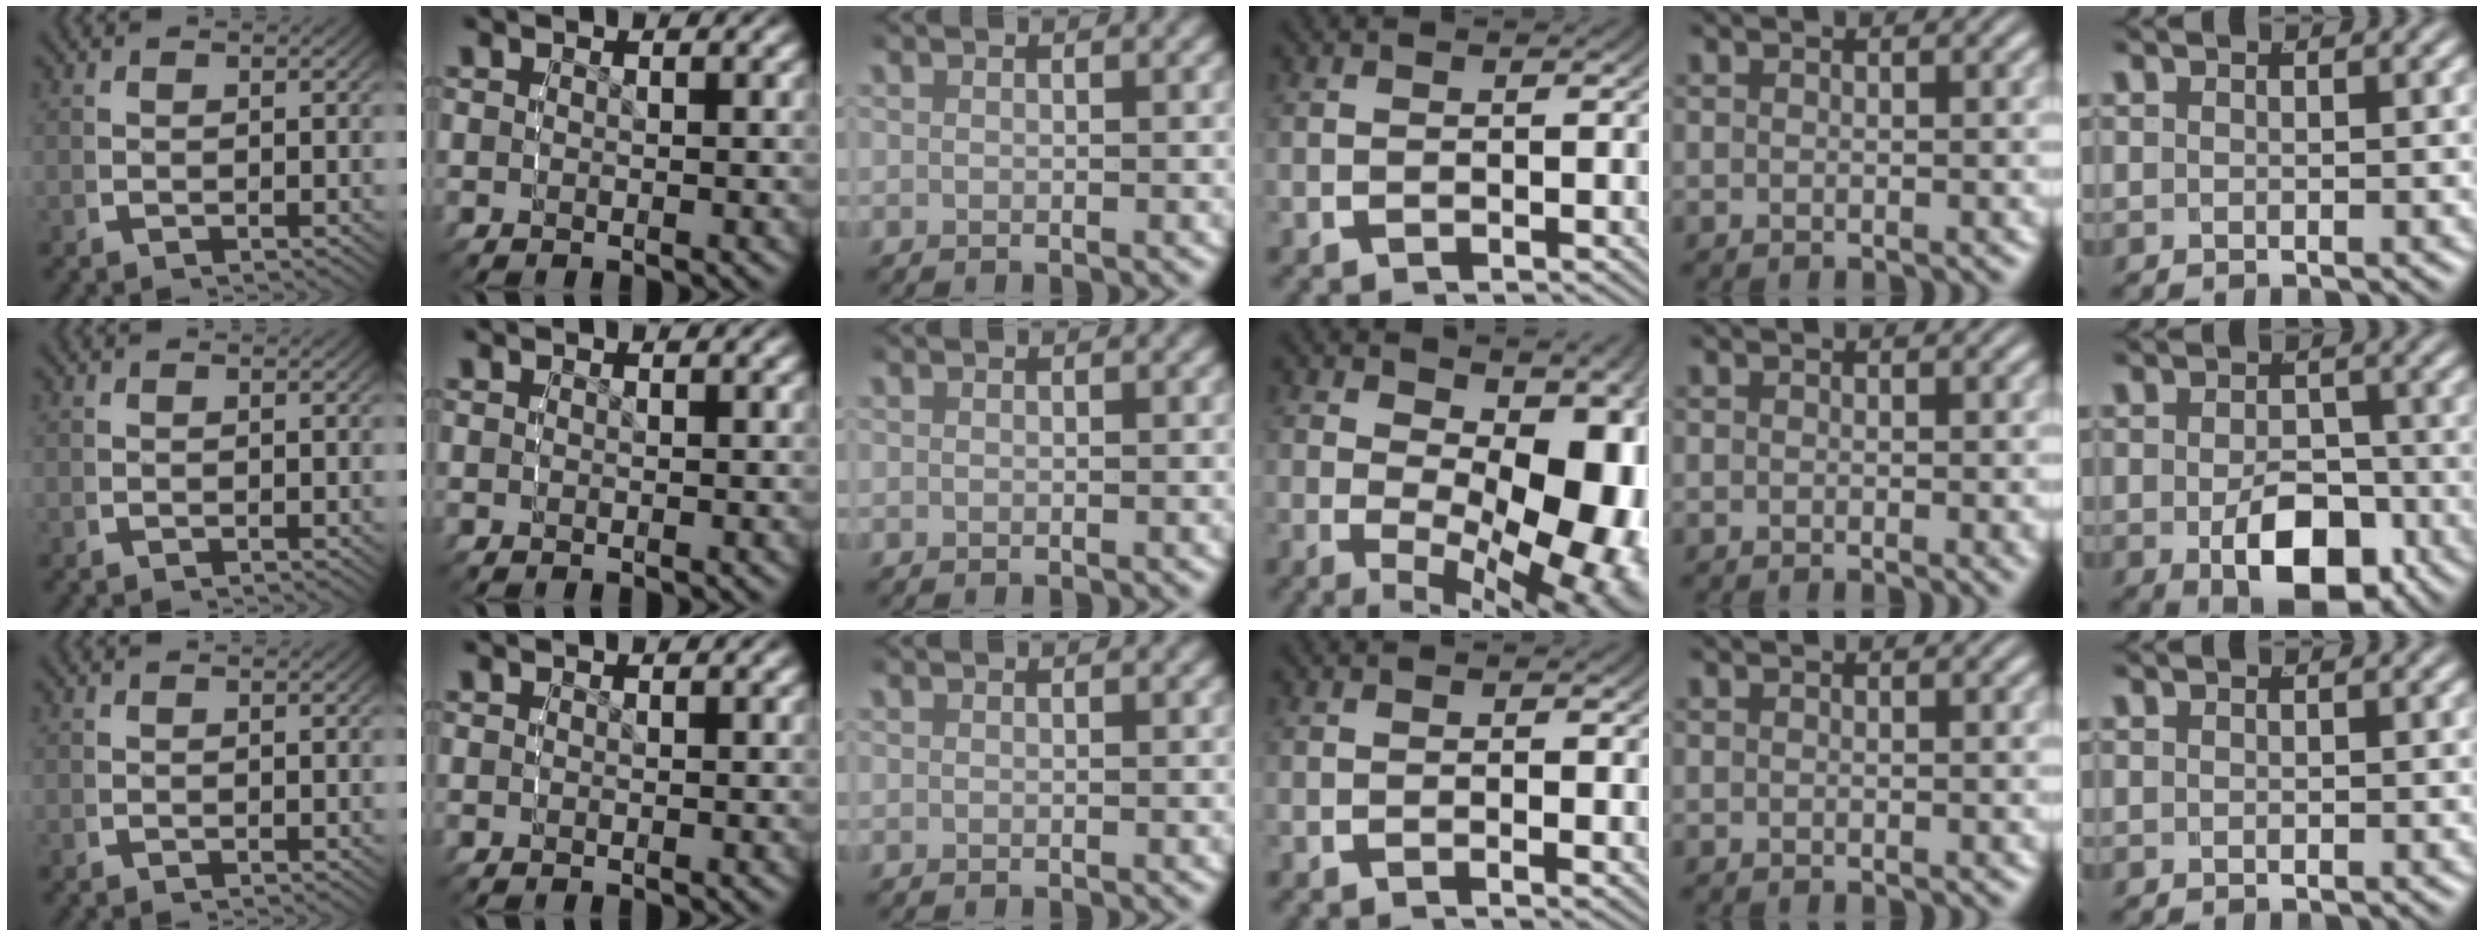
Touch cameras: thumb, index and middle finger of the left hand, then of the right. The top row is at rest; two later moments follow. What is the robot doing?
{"motion": "lift_and_place", "object": "toy banana"}